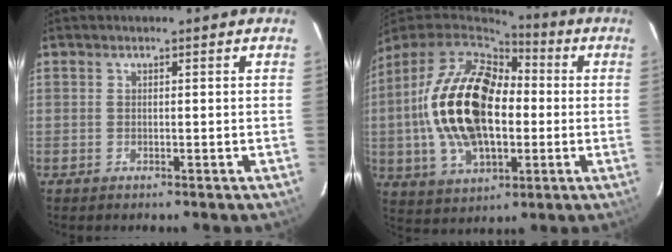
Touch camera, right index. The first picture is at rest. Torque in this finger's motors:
{"motor_torque": [2.14, 0.00, 1.05, 0.21]}